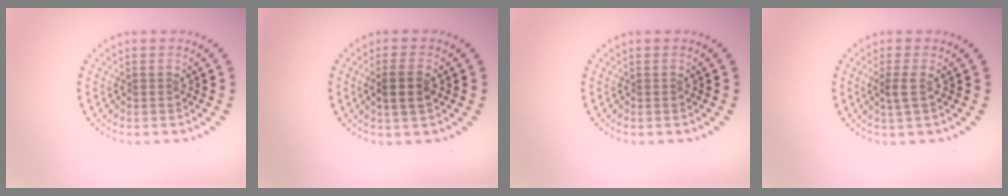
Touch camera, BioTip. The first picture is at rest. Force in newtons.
{"total": 2.4, "press": 2.2, "slide": 0.9}
{"total": 0.0}
{"total": 1.2, "press": 1.0, "slide": 0.6}